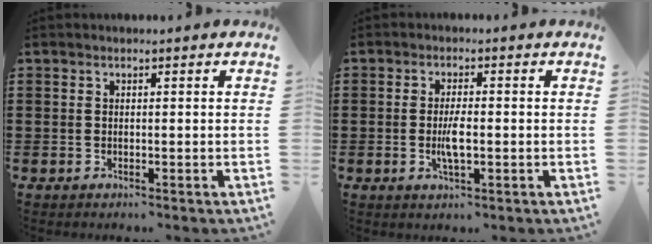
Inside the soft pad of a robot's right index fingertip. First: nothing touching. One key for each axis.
{"total": 4.0, "fx": -0.7, "fy": 1.1, "fz": 3.8, "tx": -0.079, "ty": -0.006, "tz": -0.016}